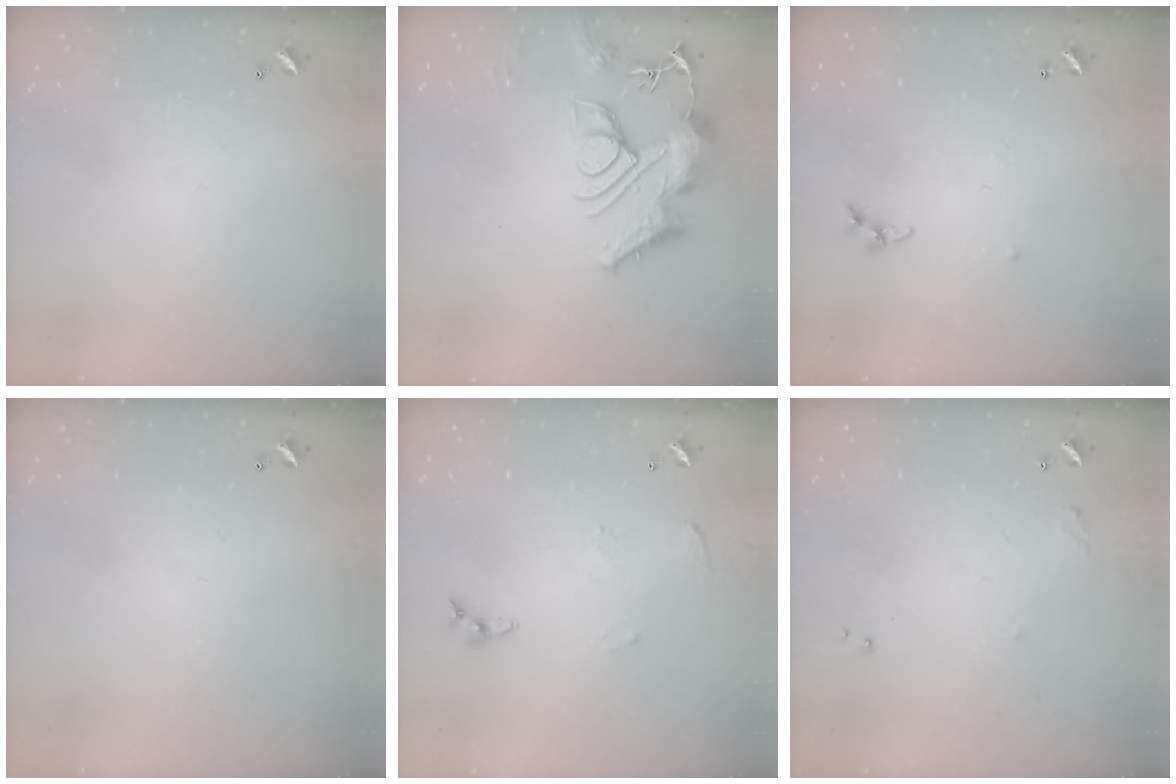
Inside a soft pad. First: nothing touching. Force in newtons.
{"total": 11.9, "press": 11.8, "slide": 1.6}
{"total": 5.3, "press": 5.2, "slide": 0.7}
{"total": 0.0}
{"total": 4.3, "press": 4.3, "slide": 0.5}
{"total": 6.5, "press": 6.5, "slide": 0.7}